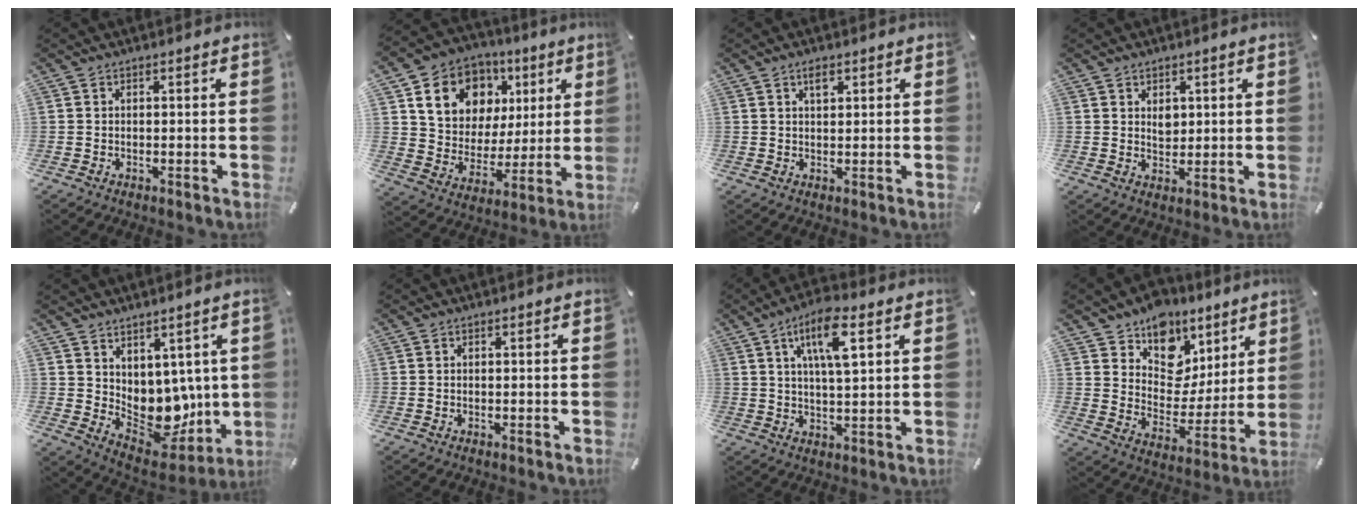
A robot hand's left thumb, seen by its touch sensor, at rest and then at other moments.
{"total": 15.7, "force": [6.7, 12.9, 6.1], "torque": [-0.109, -0.021, 0.132]}
{"total": 2.4, "force": [1.2, 1.2, 1.7], "torque": [-0.030, -0.001, 0.020]}
{"total": 3.3, "force": [1.4, 2.6, 1.5], "torque": [-0.009, -0.006, 0.021]}
{"total": 9.2, "force": [2.3, 8.1, 3.8], "torque": [-0.052, -0.048, 0.064]}
{"total": 0.0}
{"total": 9.9, "force": [4.5, 3.0, 8.4], "torque": [-0.146, -0.002, 0.072]}
{"total": 11.5, "force": [6.9, 9.0, 1.9], "torque": [-0.025, -0.073, 0.131]}